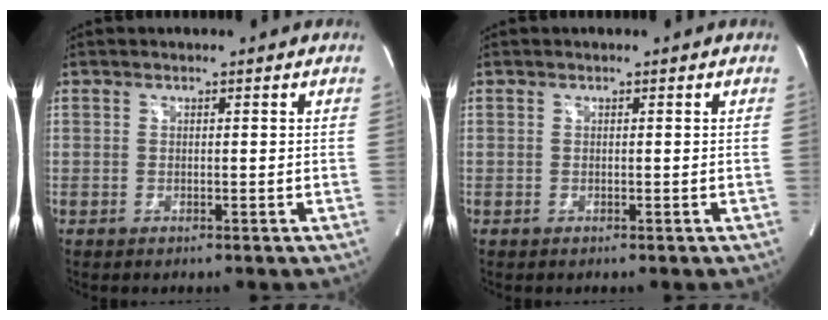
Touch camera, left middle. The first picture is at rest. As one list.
[{"total": 0.0}]